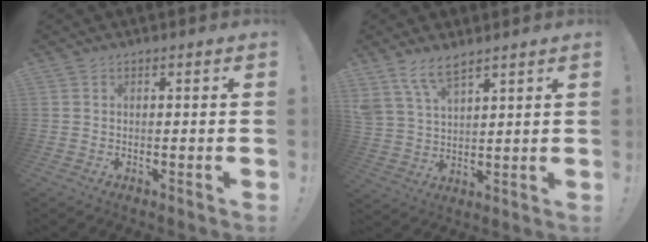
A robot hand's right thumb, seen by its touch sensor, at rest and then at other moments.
{"total": 8.3, "force": [6.3, 3.3, 4.3], "torque": [-0.083, -0.029, 0.121]}